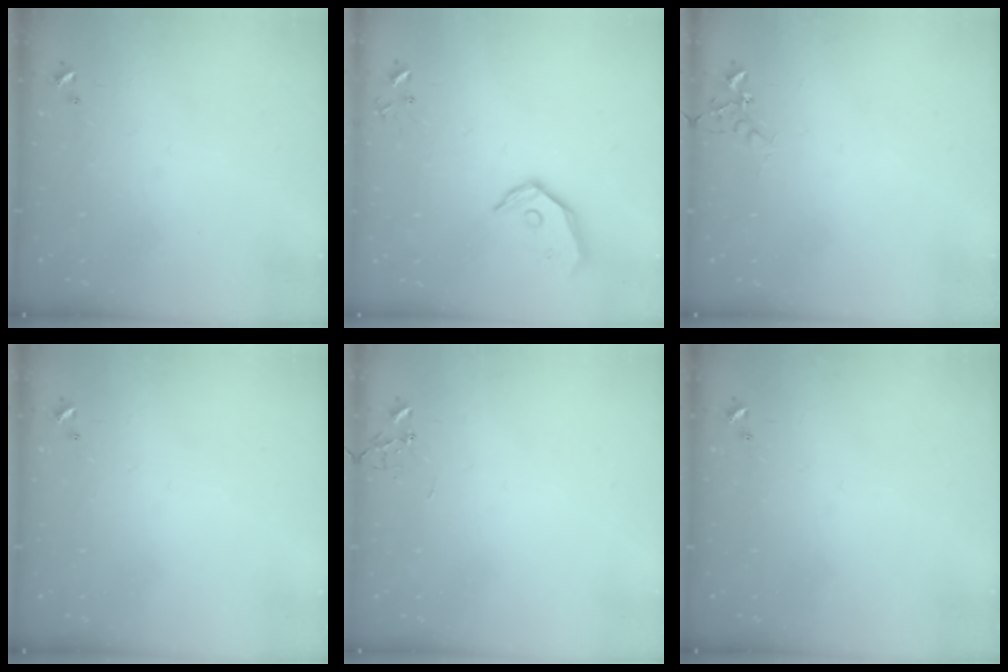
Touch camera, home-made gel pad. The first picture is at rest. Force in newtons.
{"total": 12.3, "press": 12.1, "slide": 1.9}
{"total": 5.8, "press": 5.7, "slide": 1.0}
{"total": 0.0}
{"total": 0.0}
{"total": 0.0}